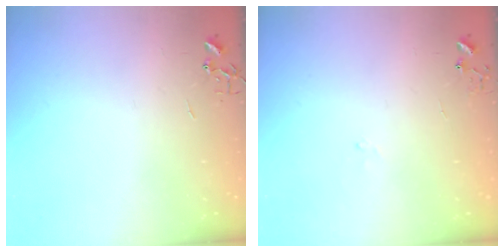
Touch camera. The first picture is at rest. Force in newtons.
{"total": 5.8, "press": 5.8, "slide": 0.7}